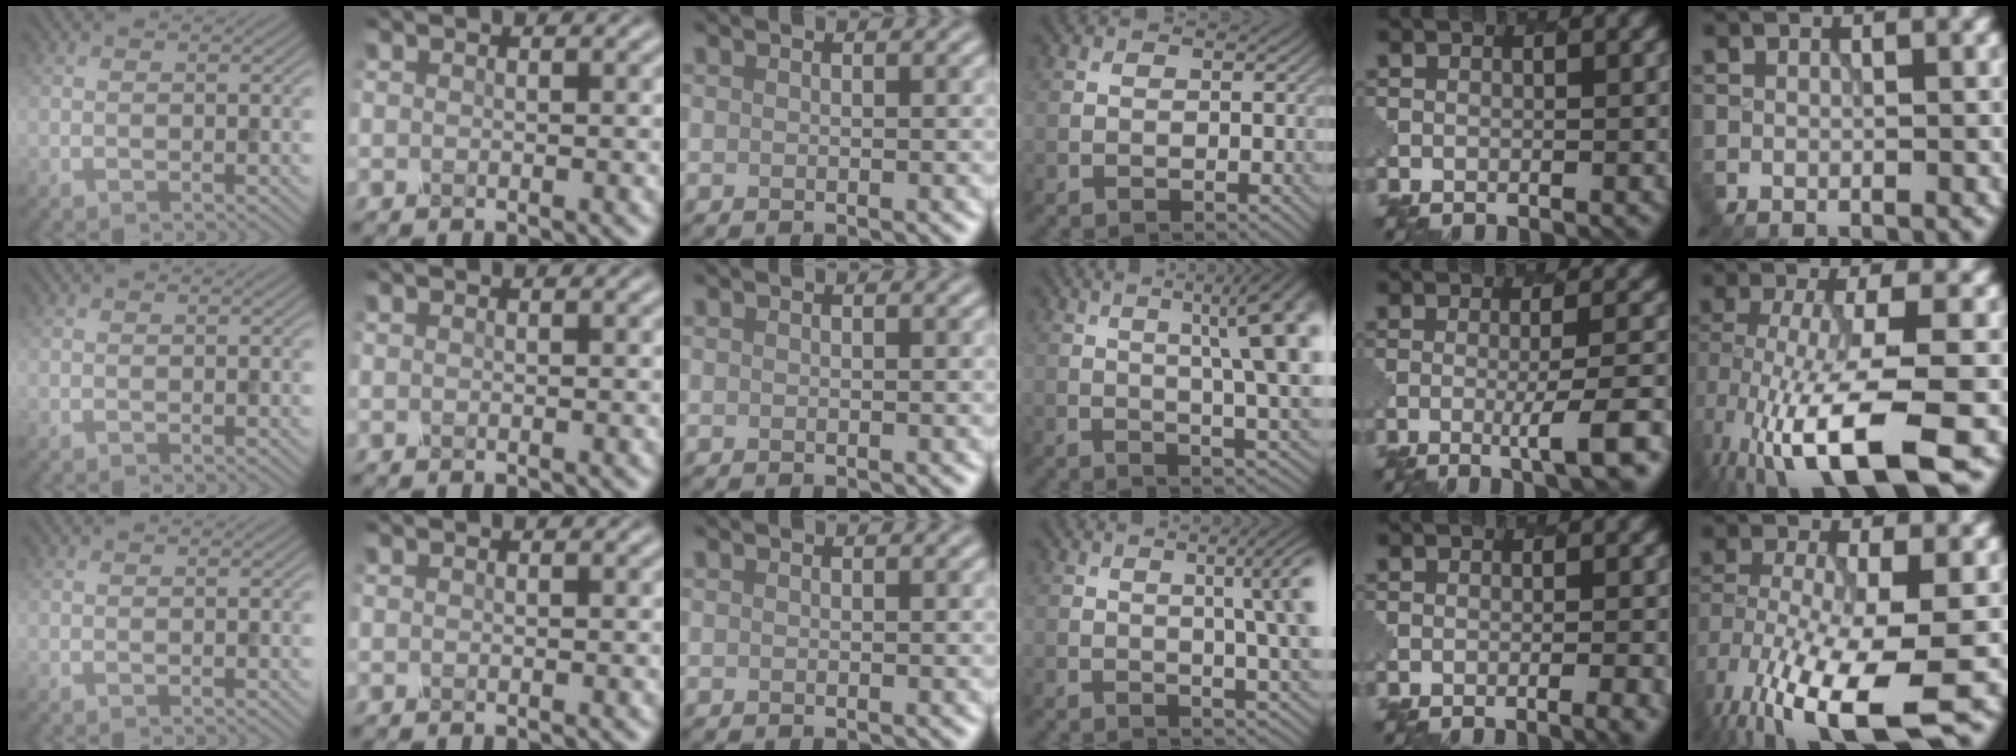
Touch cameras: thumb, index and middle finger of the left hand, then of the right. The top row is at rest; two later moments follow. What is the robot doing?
{"motion": "pour", "object": "mug"}